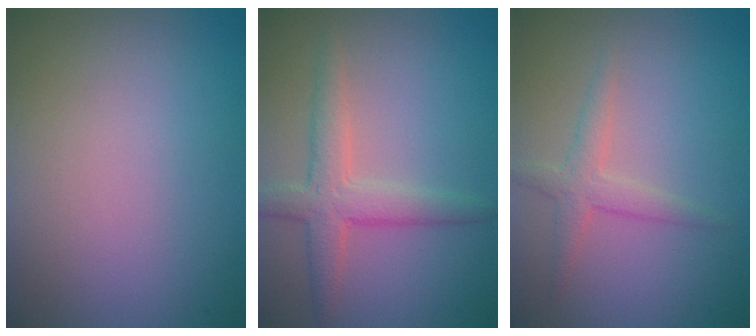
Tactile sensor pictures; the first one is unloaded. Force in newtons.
{"total": 3.6, "press": 3.6, "slide": 0.2}
{"total": 2.1, "press": 2.1, "slide": 0.1}